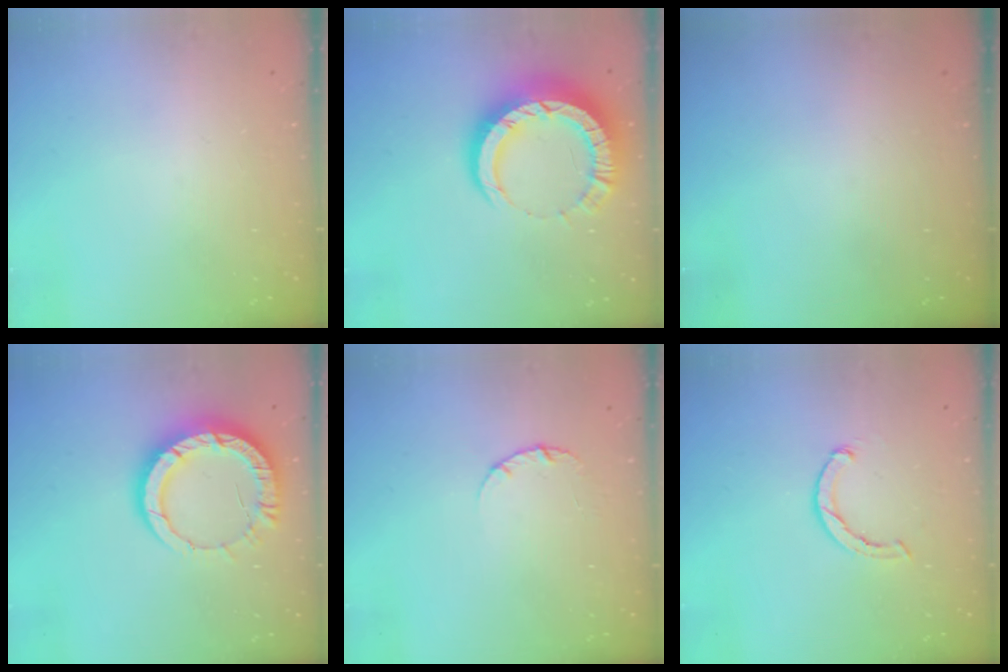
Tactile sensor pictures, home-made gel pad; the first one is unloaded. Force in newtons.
{"total": 12.7, "press": 12.6, "slide": 1.3}
{"total": 0.0}
{"total": 13.5, "press": 13.4, "slide": 1.5}
{"total": 2.6, "press": 2.6, "slide": 0.3}
{"total": 1.8, "press": 1.8, "slide": 0.4}